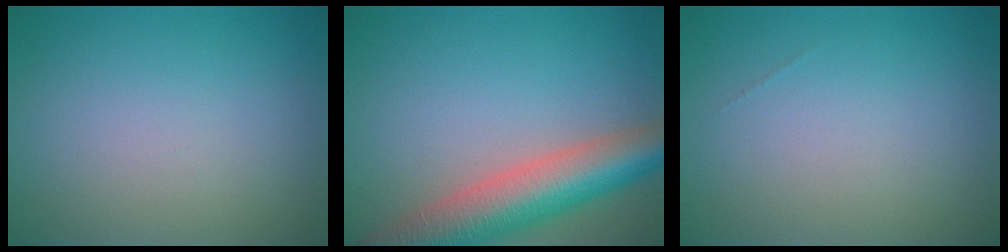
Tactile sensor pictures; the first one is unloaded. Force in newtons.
{"total": 8.4, "press": 8.4, "slide": 0.5}
{"total": 0.0}